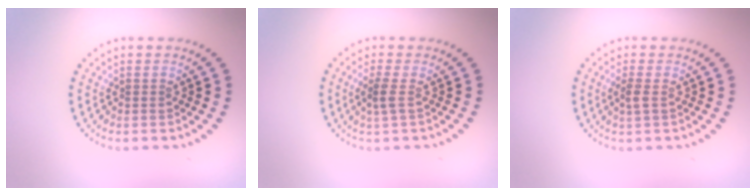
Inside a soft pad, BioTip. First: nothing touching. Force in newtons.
{"total": 1.3, "press": 1.1, "slide": 0.8}
{"total": 1.1, "press": 1.0, "slide": 0.4}